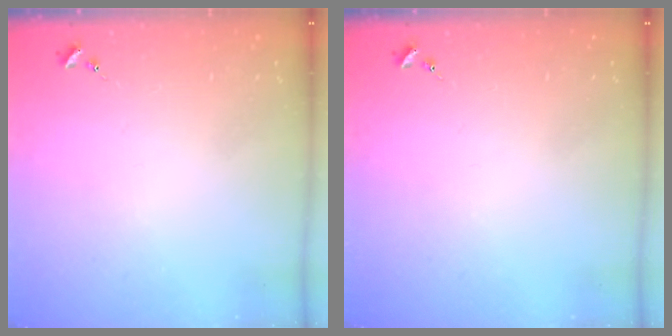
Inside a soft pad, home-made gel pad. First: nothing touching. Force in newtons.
{"total": 0.0}